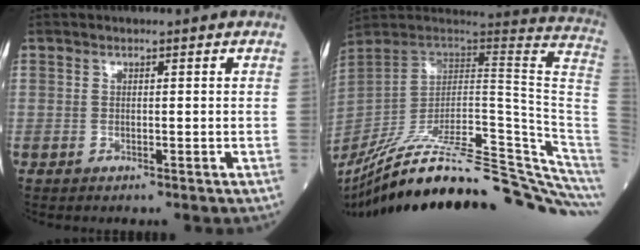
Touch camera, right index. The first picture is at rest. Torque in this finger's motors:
{"motor_torque": [0.14, -2.00, 1.05, 0.21]}